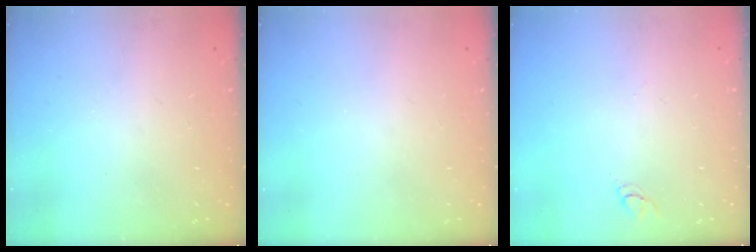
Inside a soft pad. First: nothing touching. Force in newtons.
{"total": 0.0}
{"total": 2.8, "press": 2.8, "slide": 0.3}